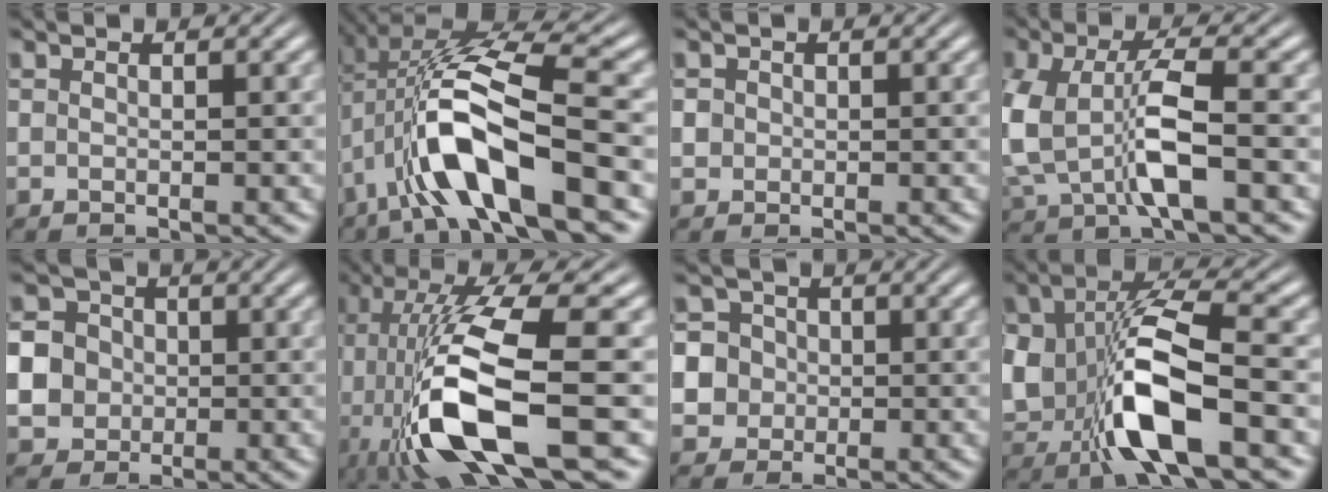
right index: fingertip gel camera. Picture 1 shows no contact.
{"total": 8.7, "force": [-0.6, 3.9, 7.8], "torque": [-0.162, -0.001, -0.008]}
{"total": 1.8, "force": [0.0, 1.8, 0.4], "torque": [-0.017, -0.004, -0.001]}
{"total": 7.4, "force": [-0.8, 5.0, 5.4], "torque": [-0.131, -0.011, -0.007]}
{"total": 10.5, "force": [-1.1, 9.7, 3.8], "torque": [-0.107, -0.034, -0.021]}
{"total": 12.5, "force": [-1.9, 4.1, 11.7], "torque": [-0.229, -0.010, -0.013]}
{"total": 10.5, "force": [-1.5, 9.9, 3.2], "torque": [-0.107, -0.040, -0.025]}
{"total": 9.4, "force": [-0.4, 5.3, 7.8], "torque": [-0.161, -0.005, -0.003]}